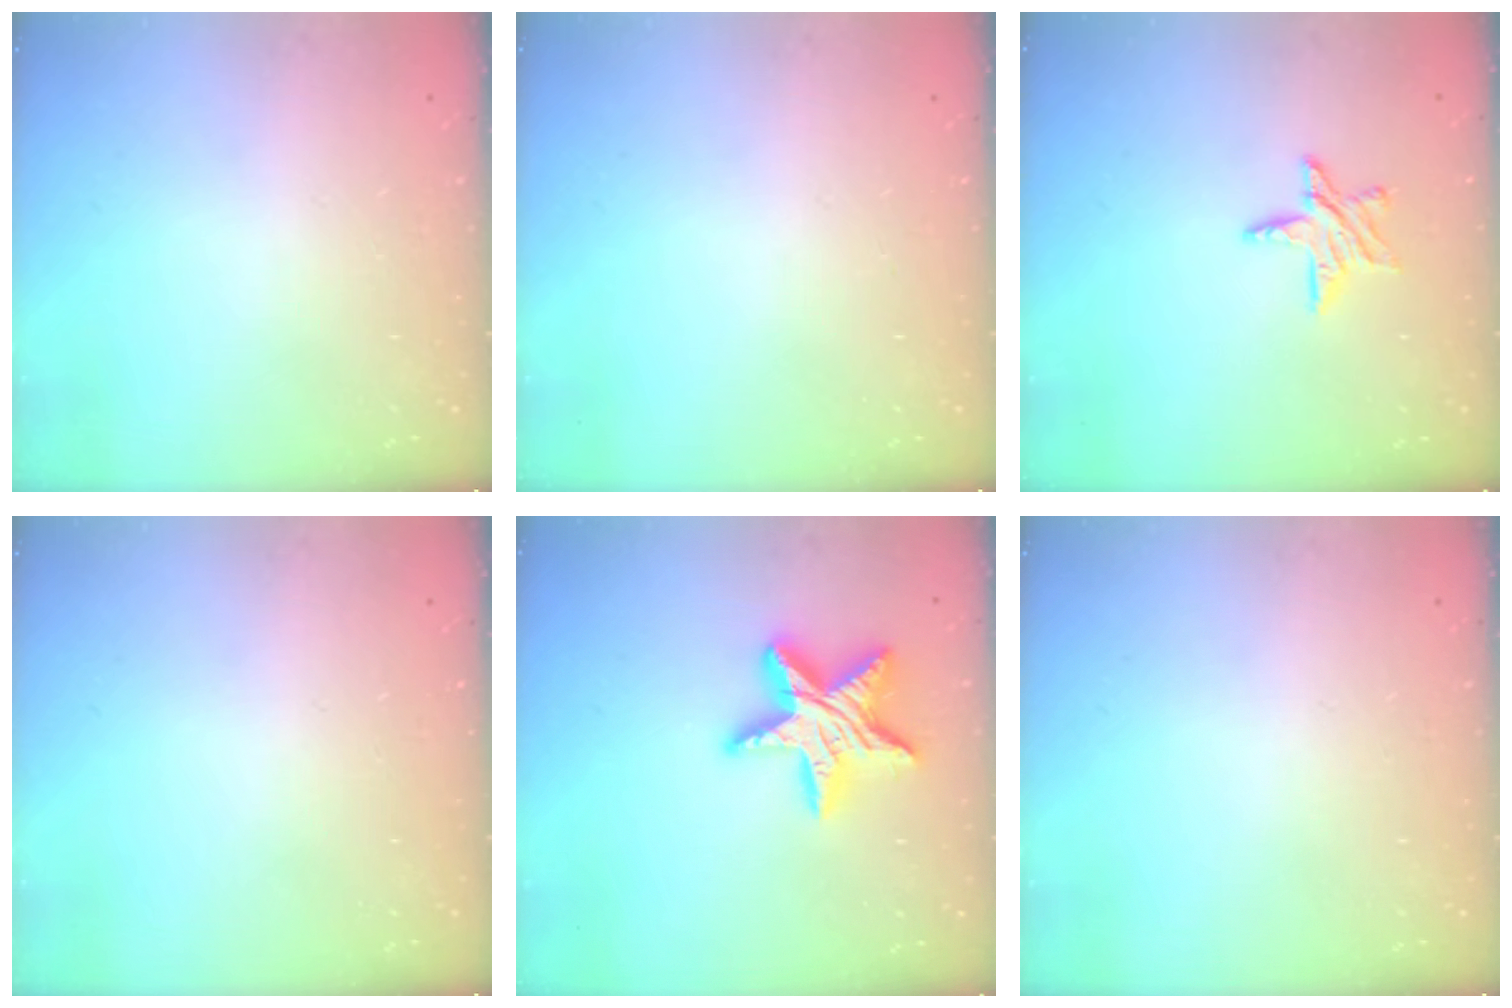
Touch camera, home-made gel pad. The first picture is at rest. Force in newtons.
{"total": 0.0}
{"total": 7.7, "press": 7.7, "slide": 0.5}
{"total": 0.0}
{"total": 15.5, "press": 15.5, "slide": 0.9}
{"total": 0.0}